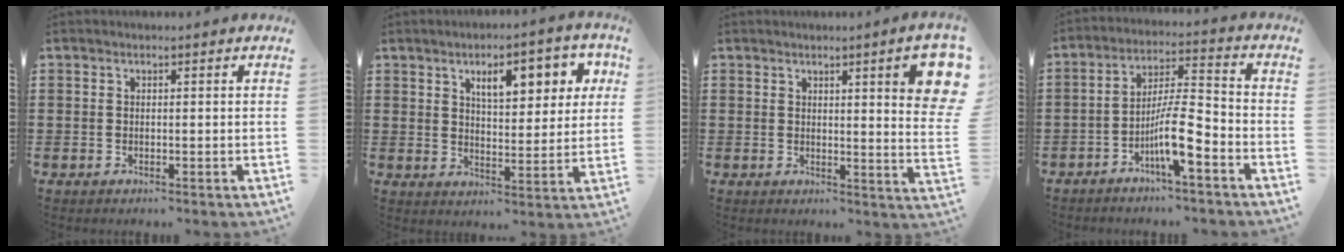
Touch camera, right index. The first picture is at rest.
{"total": 8.0, "force": [3.8, 3.4, 6.1], "torque": [-0.091, -0.003, 0.057]}
{"total": 7.5, "force": [3.4, 1.0, 6.6], "torque": [-0.097, -0.015, 0.053]}
{"total": 8.6, "force": [-4.5, 1.6, 7.2], "torque": [-0.140, 0.002, -0.084]}